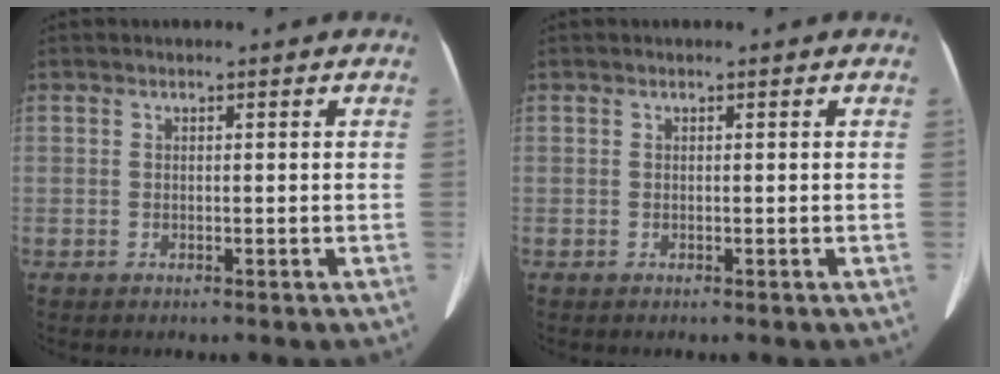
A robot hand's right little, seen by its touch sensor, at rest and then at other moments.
{"total": 0.0}